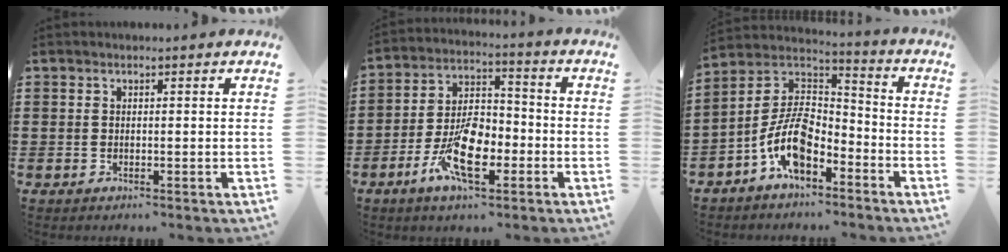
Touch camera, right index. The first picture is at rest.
{"total": 10.3, "force": [-4.4, 4.8, 8.0], "torque": [-0.168, 0.002, -0.078]}
{"total": 10.1, "force": [-5.4, 4.7, 7.1], "torque": [-0.170, -0.005, -0.110]}